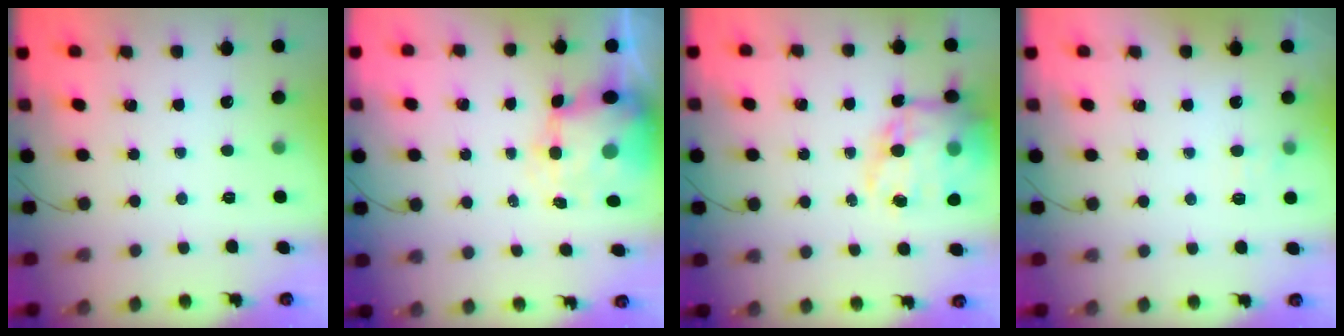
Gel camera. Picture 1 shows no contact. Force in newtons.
{"total": 8.1, "press": 7.9, "slide": 1.9}
{"total": 20.7, "press": 20.2, "slide": 4.4}
{"total": 6.6, "press": 6.5, "slide": 1.3}